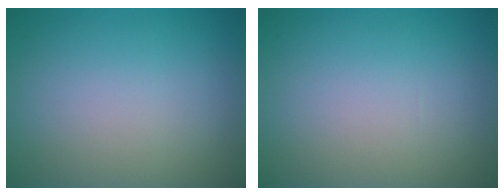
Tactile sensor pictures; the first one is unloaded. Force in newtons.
{"total": 0.0}